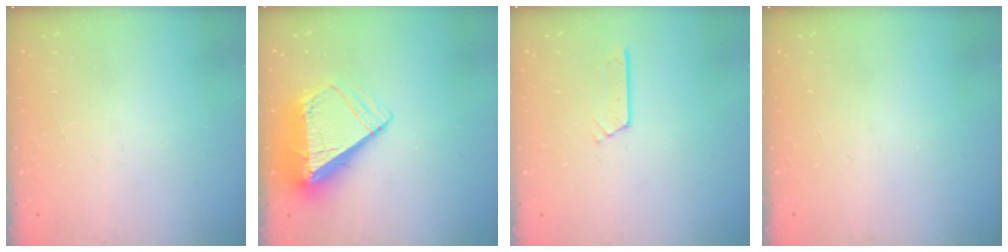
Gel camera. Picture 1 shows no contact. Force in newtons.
{"total": 11.9, "press": 11.8, "slide": 1.6}
{"total": 2.7, "press": 2.7, "slide": 0.2}
{"total": 0.0}